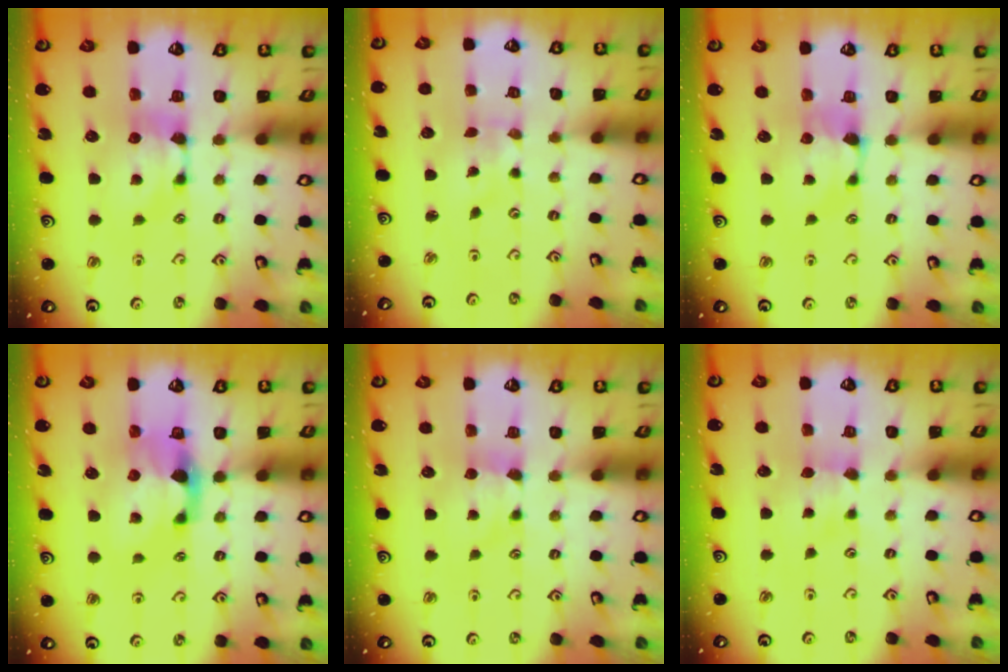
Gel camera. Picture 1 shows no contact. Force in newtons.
{"total": 4.5, "press": 4.4, "slide": 1.1}
{"total": 1.1, "press": 0.9, "slide": 0.5}
{"total": 3.1, "press": 2.8, "slide": 1.3}
{"total": 1.8, "press": 1.7, "slide": 0.5}
{"total": 2.5, "press": 2.5, "slide": 0.4}